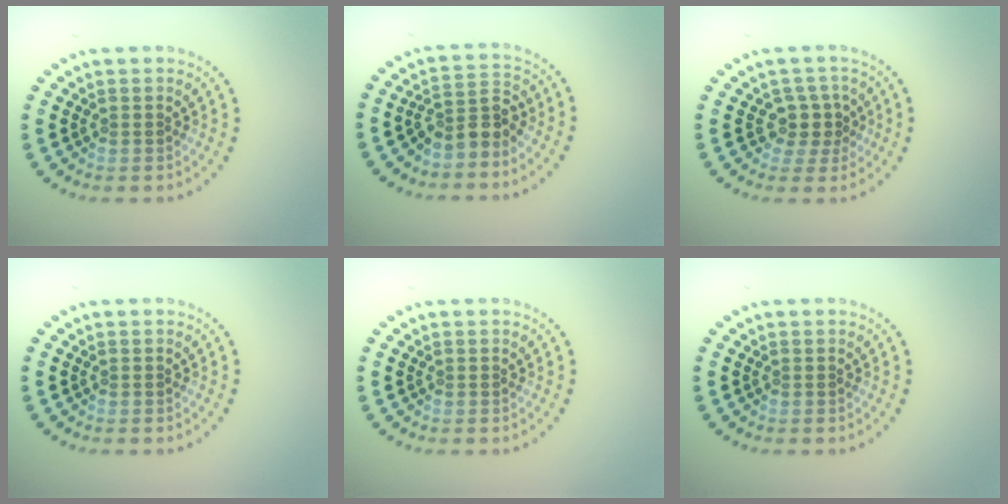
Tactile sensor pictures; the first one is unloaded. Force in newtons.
{"total": 2.7, "press": 2.2, "slide": 1.7}
{"total": 2.4, "press": 1.8, "slide": 1.7}
{"total": 0.0}
{"total": 0.0}
{"total": 0.0}